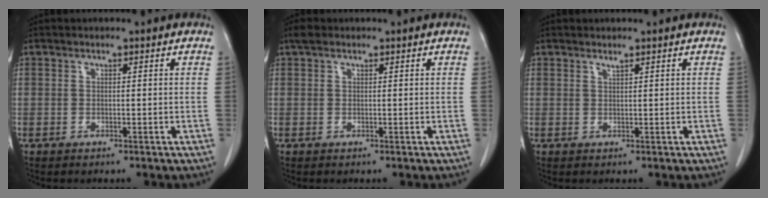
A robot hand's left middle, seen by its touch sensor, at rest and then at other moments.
{"total": 1.2, "force": [0.9, 0.7, 0.5], "torque": [-0.010, 0.012, 0.013]}
{"total": 0.6, "force": [0.5, -0.2, 0.2], "torque": [-0.012, -0.008, 0.013]}